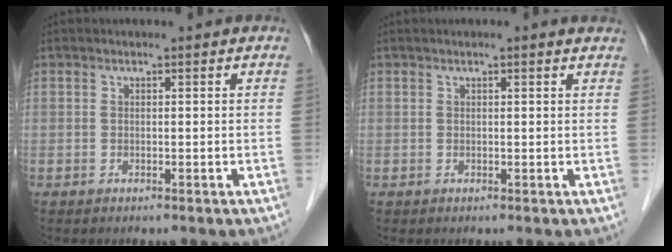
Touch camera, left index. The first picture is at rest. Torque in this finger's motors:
{"motor_torque": [0.63, -0.56, 0.10, 0.02]}